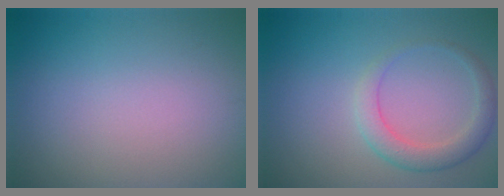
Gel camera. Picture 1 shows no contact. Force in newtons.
{"total": 2.8, "press": 2.8, "slide": 0.3}